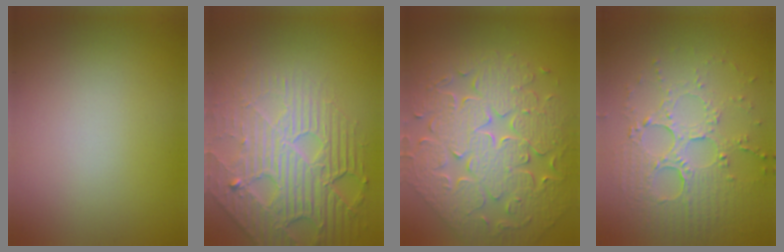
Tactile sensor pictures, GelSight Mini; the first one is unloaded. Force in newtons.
{"total": 6.5, "press": 5.3, "slide": 3.9}
{"total": 9.0, "press": 6.7, "slide": 6.0}
{"total": 5.5, "press": 3.8, "slide": 4.0}